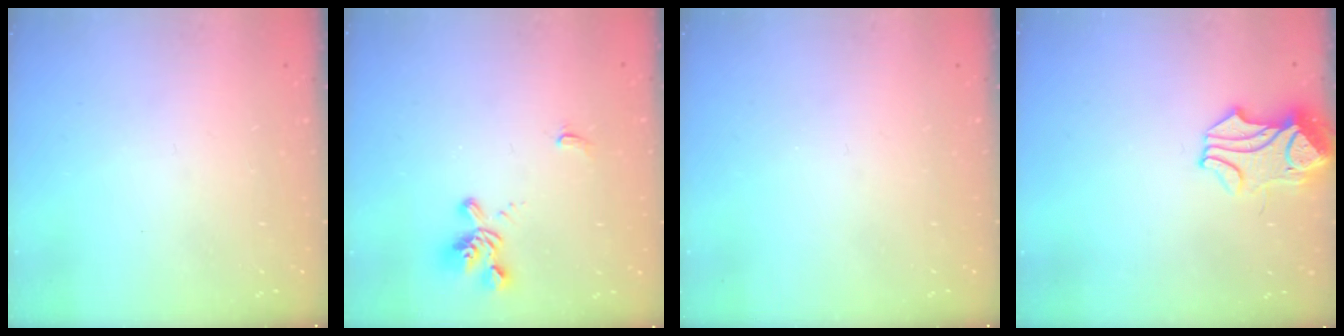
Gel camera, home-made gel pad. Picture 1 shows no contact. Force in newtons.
{"total": 2.0, "press": 1.6, "slide": 1.2}
{"total": 0.0}
{"total": 1.3, "press": 0.2, "slide": 1.3}